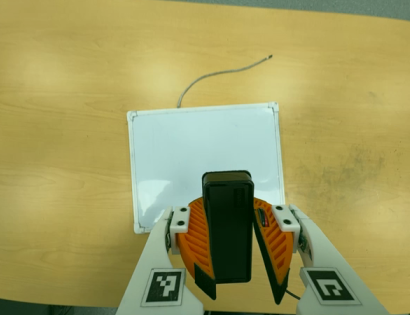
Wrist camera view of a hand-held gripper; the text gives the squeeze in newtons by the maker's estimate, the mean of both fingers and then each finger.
{"total": 9.2, "left": 9.4, "right": 9.1}